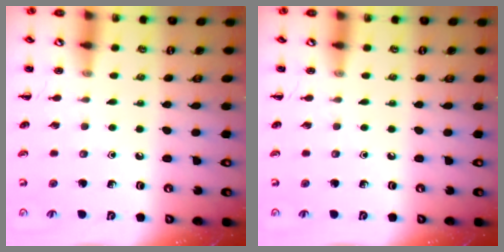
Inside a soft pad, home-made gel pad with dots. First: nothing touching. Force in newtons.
{"total": 0.0}